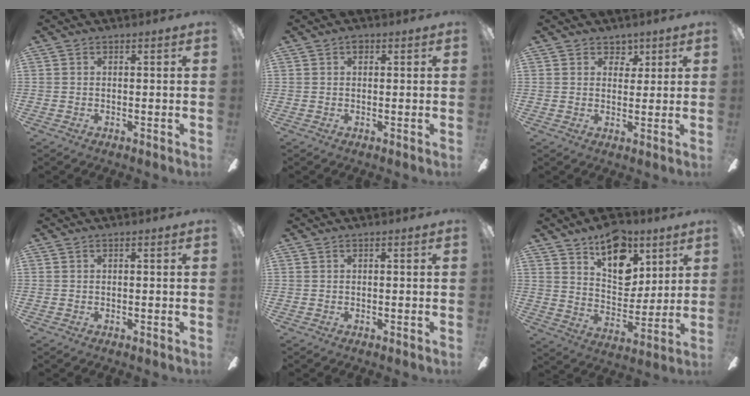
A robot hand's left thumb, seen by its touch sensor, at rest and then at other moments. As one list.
[{"total": 1.3, "force": [0.6, 0.9, 0.8], "torque": [-0.009, 0.001, 0.008]}, {"total": 4.1, "force": [2.6, 3.1, 0.6], "torque": [-0.001, -0.008, 0.043]}, {"total": 0.0}, {"total": 0.0}, {"total": 16.1, "force": [9.6, 9.6, 8.6], "torque": [-0.113, -0.048, 0.172]}]